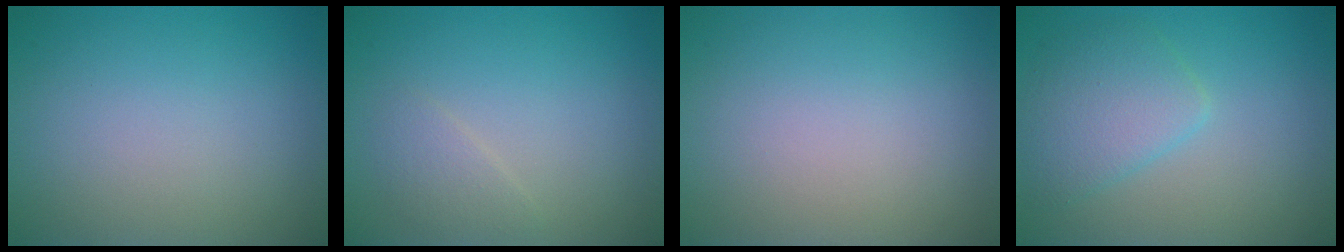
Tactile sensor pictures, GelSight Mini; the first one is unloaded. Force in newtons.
{"total": 1.3, "press": 1.3, "slide": 0.1}
{"total": 0.0}
{"total": 3.5, "press": 3.5, "slide": 0.1}